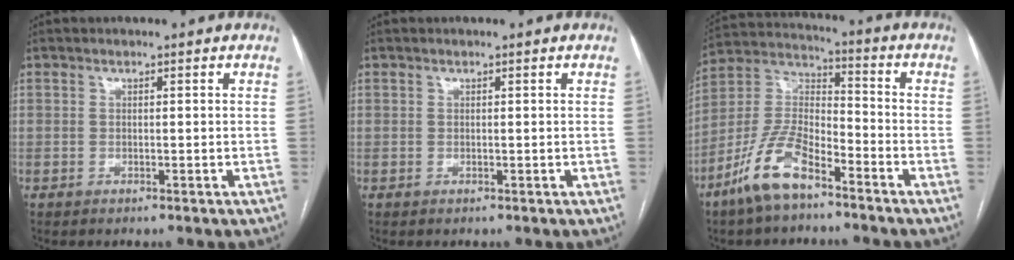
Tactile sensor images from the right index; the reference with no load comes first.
{"total": 0.0}
{"total": 11.9, "force": [-7.8, 3.9, 8.1], "torque": [-0.174, 0.003, -0.156]}